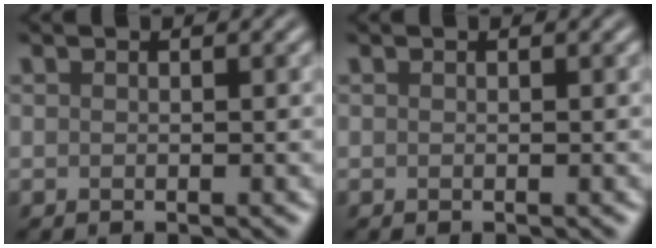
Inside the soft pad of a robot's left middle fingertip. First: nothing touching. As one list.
[{"total": 0.0}]